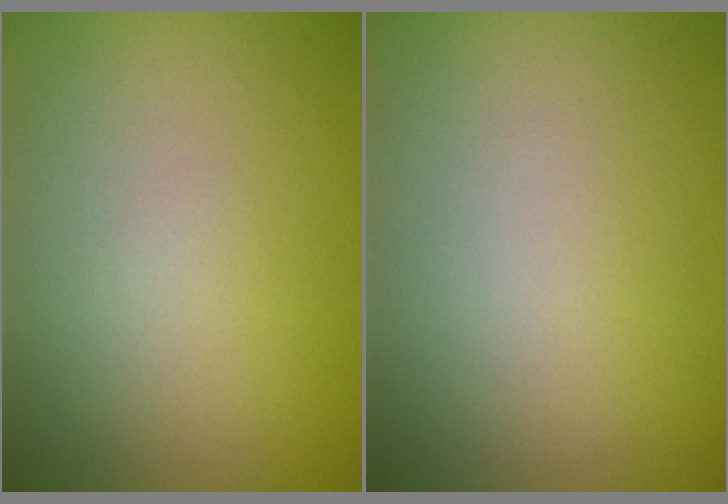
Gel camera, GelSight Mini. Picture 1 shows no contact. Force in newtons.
{"total": 0.0}